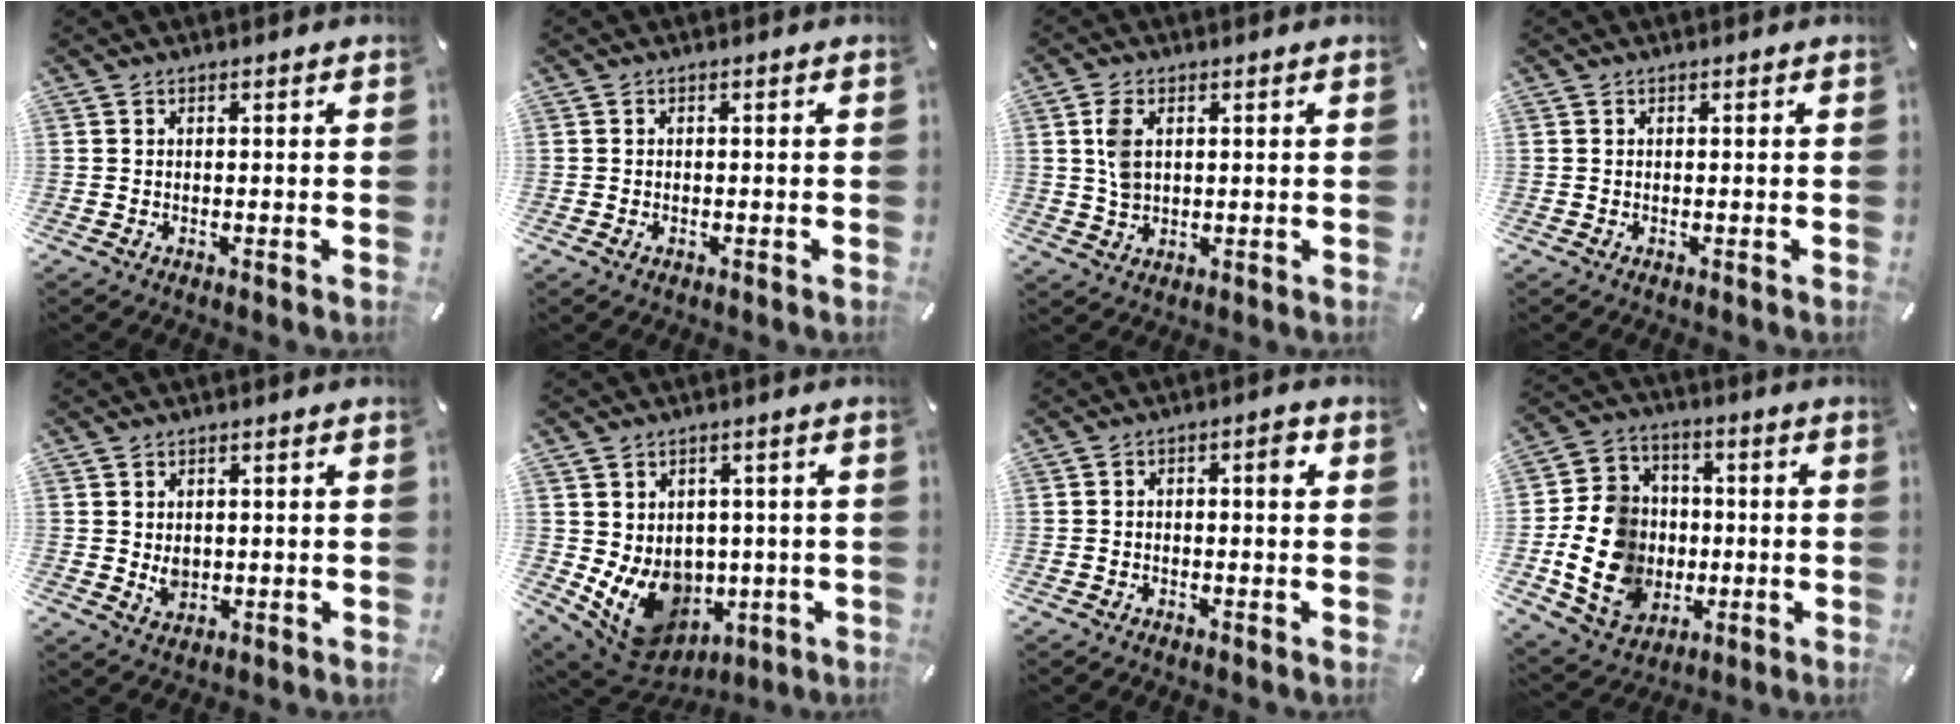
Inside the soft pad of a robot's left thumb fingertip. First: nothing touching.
{"total": 1.0, "force": [-0.5, 0.6, 0.7], "torque": [-0.013, 0.000, -0.009]}
{"total": 5.3, "force": [1.3, 3.3, 3.9], "torque": [-0.090, 0.000, 0.017]}
{"total": 0.0}
{"total": 3.4, "force": [0.1, 2.9, 1.8], "torque": [-0.025, -0.005, -0.002]}
{"total": 11.5, "force": [-1.4, 10.0, 5.4], "torque": [-0.112, -0.016, -0.015]}
{"total": 3.4, "force": [-0.2, 1.4, 3.1], "torque": [-0.051, 0.012, -0.009]}
{"total": 16.5, "force": [-3.4, 14.2, 7.5], "torque": [-0.169, 0.022, -0.053]}